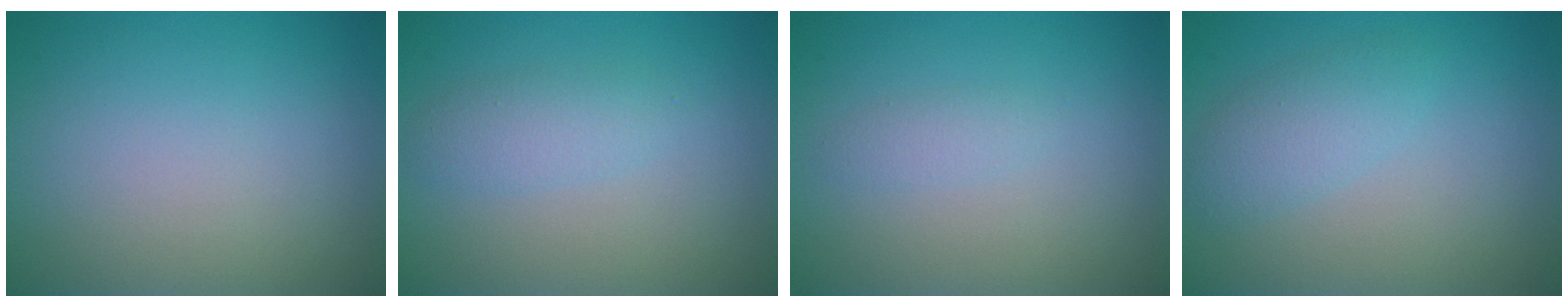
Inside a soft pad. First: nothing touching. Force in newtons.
{"total": 2.0, "press": 2.0, "slide": 0.1}
{"total": 0.9, "press": 0.9, "slide": 0.0}
{"total": 2.5, "press": 2.5, "slide": 0.0}